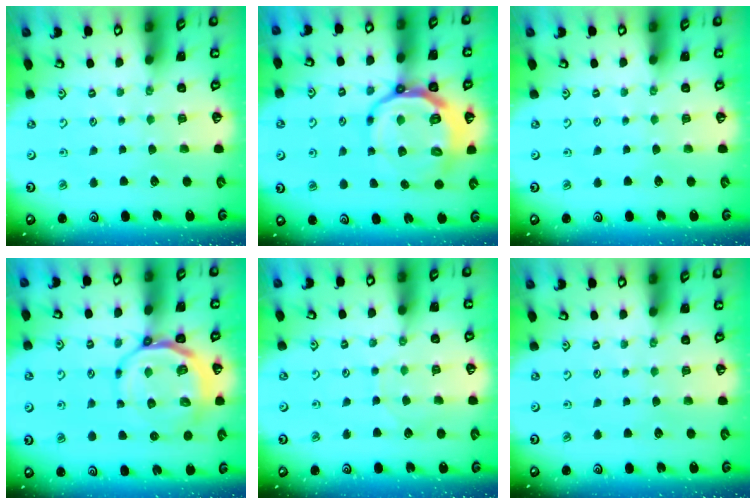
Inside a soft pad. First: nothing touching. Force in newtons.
{"total": 14.9, "press": 14.6, "slide": 3.1}
{"total": 0.0}
{"total": 10.8, "press": 10.4, "slide": 2.7}
{"total": 5.4, "press": 5.4, "slide": 0.1}
{"total": 0.0}